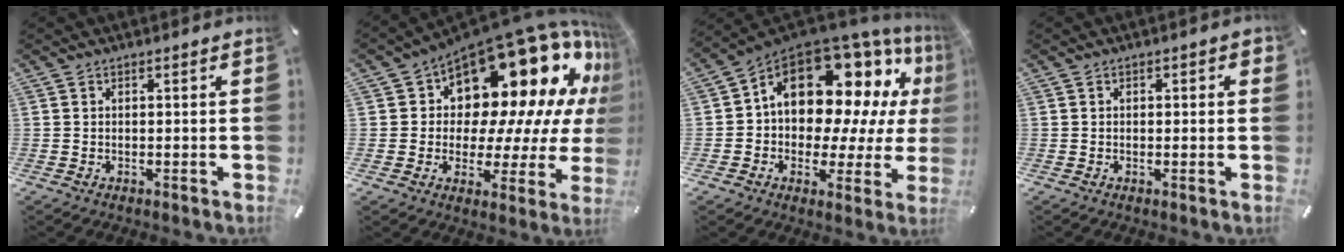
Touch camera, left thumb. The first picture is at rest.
{"total": 22.9, "force": [12.9, 12.3, 14.4], "torque": [-0.210, -0.112, 0.227]}
{"total": 17.4, "force": [7.5, 11.5, 10.6], "torque": [-0.172, -0.064, 0.126]}
{"total": 0.9, "force": [-0.1, 0.6, 0.6], "torque": [-0.003, 0.001, -0.005]}